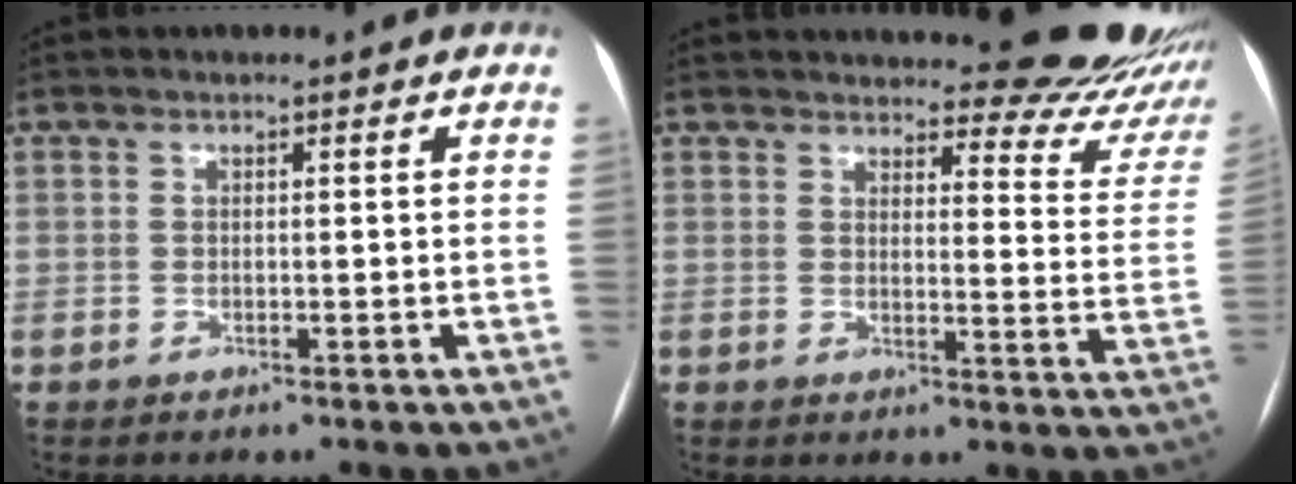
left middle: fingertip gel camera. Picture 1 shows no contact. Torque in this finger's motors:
{"motor_torque": [0.47, -0.71, 0.38, 0.07]}